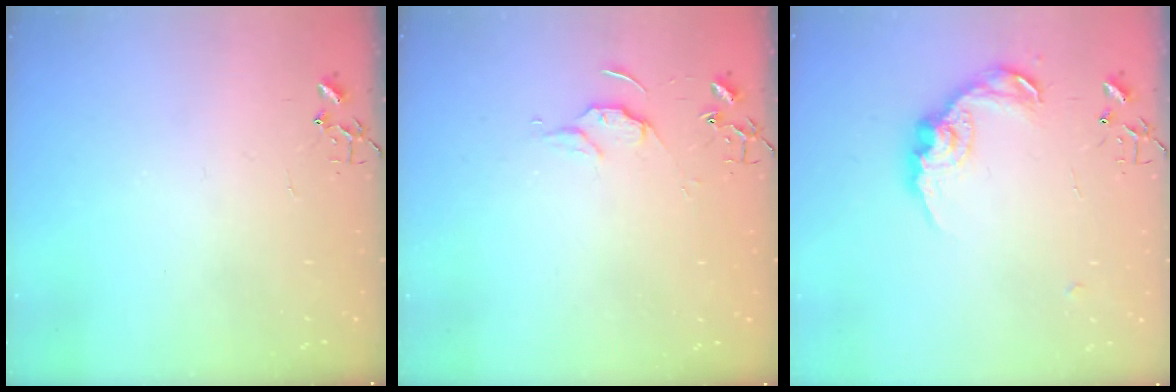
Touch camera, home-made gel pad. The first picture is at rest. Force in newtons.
{"total": 6.3, "press": 6.3, "slide": 0.7}
{"total": 13.9, "press": 13.9, "slide": 0.8}